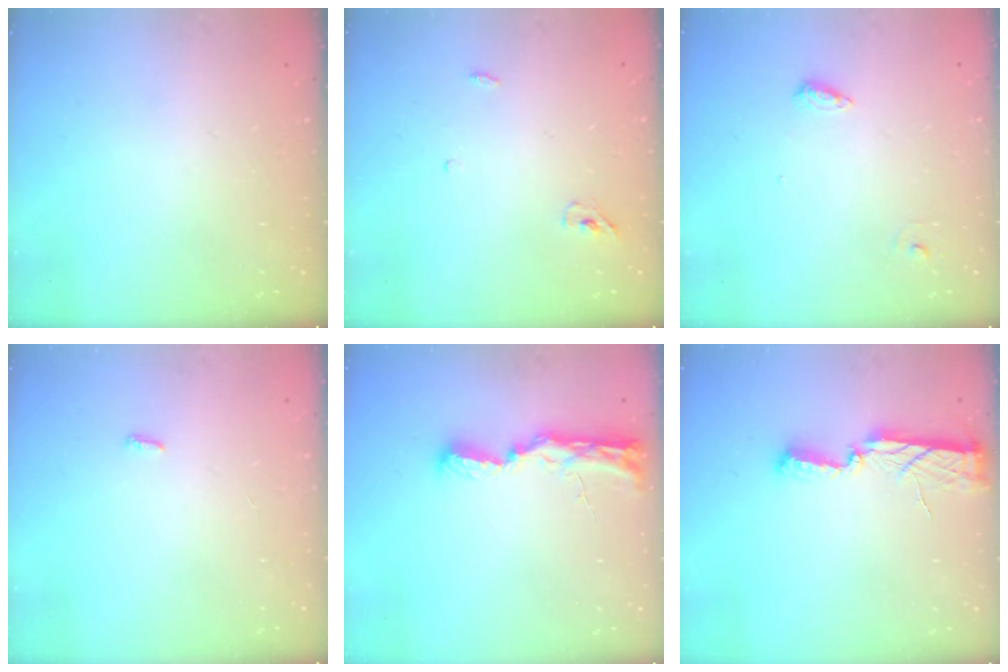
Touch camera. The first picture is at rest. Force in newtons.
{"total": 3.6, "press": 3.4, "slide": 1.1}
{"total": 6.2, "press": 6.1, "slide": 1.2}
{"total": 3.3, "press": 3.3, "slide": 0.6}
{"total": 11.1, "press": 9.8, "slide": 5.2}
{"total": 9.3, "press": 8.1, "slide": 4.6}